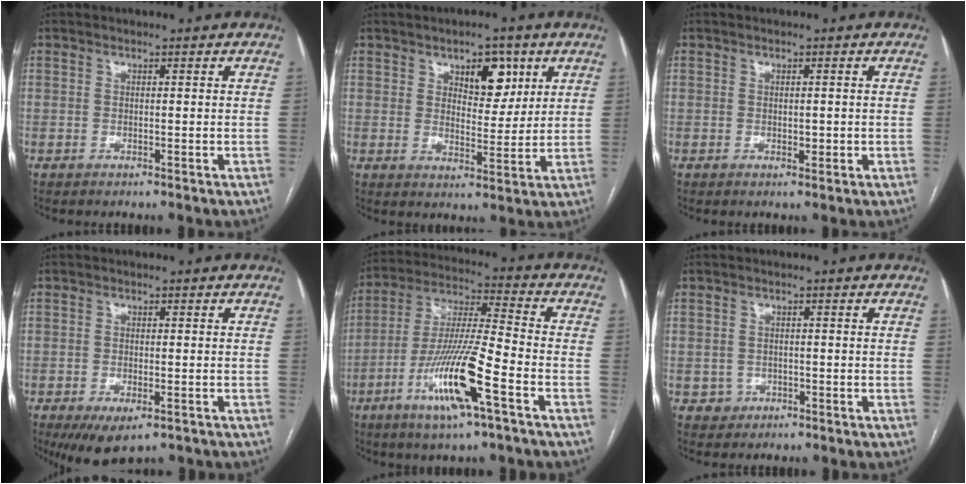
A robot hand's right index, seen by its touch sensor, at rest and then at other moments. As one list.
[{"total": 6.9, "force": [3.5, 3.4, 4.9], "torque": [-0.067, 0.003, 0.056]}, {"total": 1.3, "force": [-0.1, 0.8, 1.0], "torque": [-0.012, -0.001, 0.000]}, {"total": 6.2, "force": [-4.0, 2.5, 4.1], "torque": [-0.062, -0.011, -0.059]}, {"total": 15.2, "force": [-6.7, 0.9, 13.6], "torque": [-0.271, -0.014, -0.123]}, {"total": 2.3, "force": [-0.8, 2.2, -0.1], "torque": [0.011, 0.012, -0.010]}]